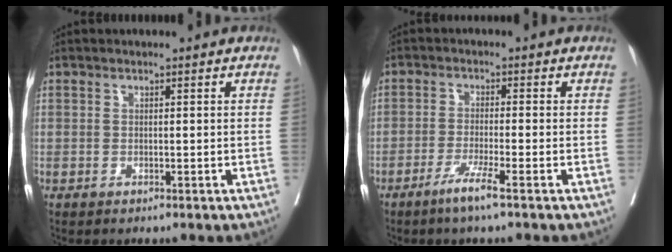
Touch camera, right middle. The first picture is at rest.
{"total": 4.0, "force": [-2.2, -1.4, 3.0], "torque": [-0.056, -0.010, -0.049]}